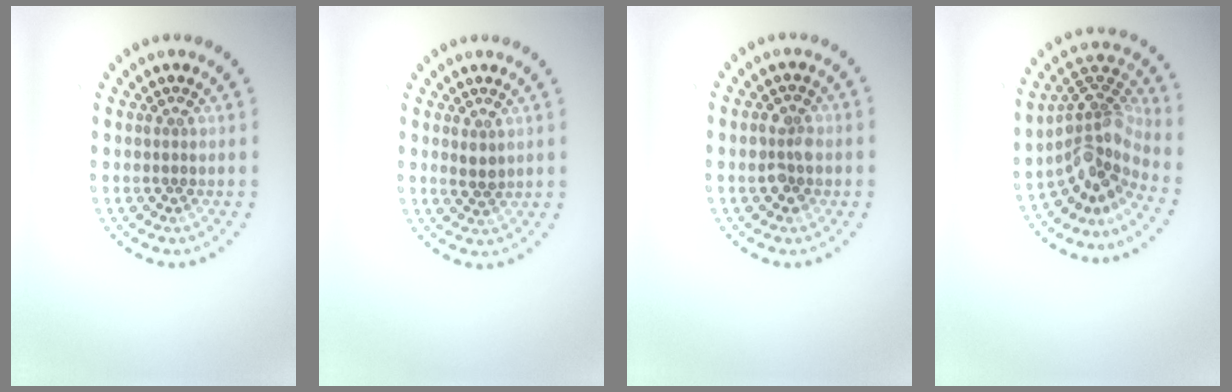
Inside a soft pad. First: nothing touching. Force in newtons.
{"total": 1.1, "press": 1.1, "slide": 0.4}
{"total": 2.4, "press": 2.4, "slide": 0.3}
{"total": 4.6, "press": 3.1, "slide": 3.4}